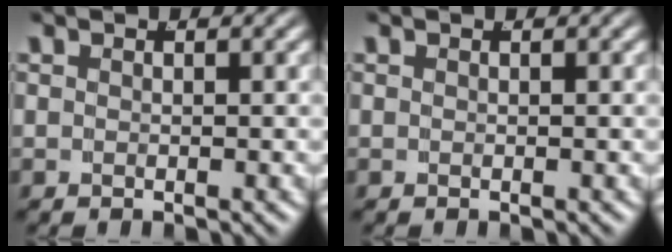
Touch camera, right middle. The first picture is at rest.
{"total": 0.0}